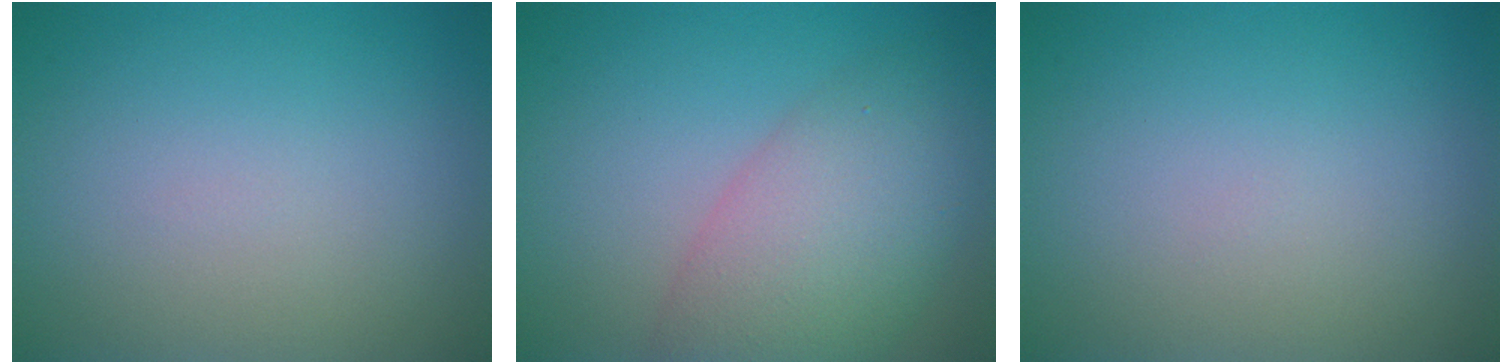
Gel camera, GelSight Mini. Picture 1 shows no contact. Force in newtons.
{"total": 6.9, "press": 6.8, "slide": 0.5}
{"total": 0.0}